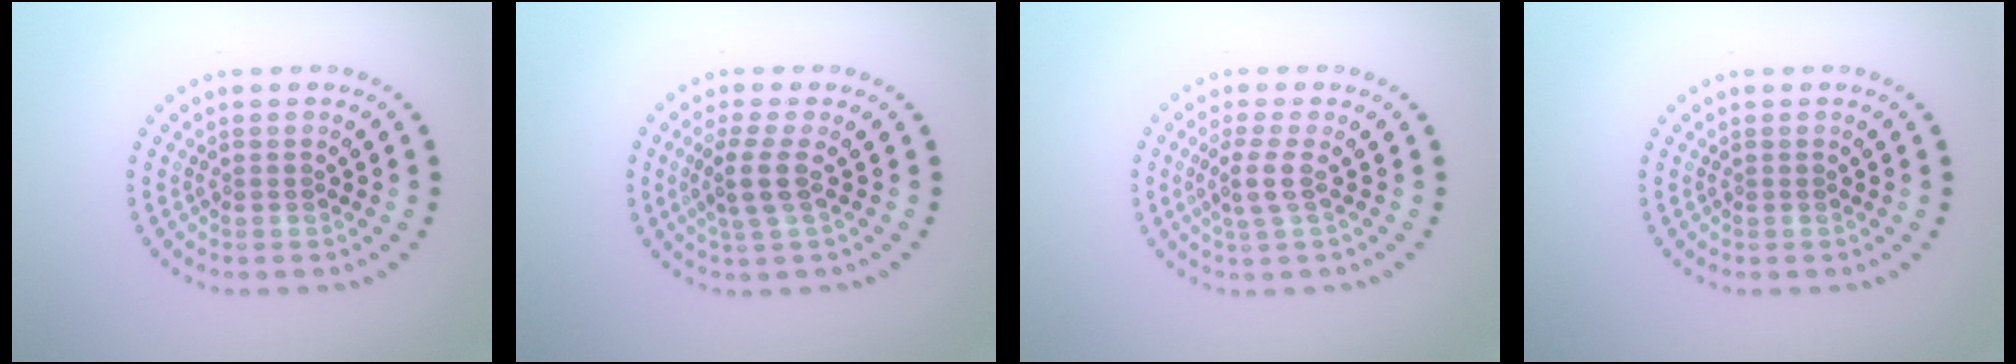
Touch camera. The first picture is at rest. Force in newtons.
{"total": 2.5, "press": 2.0, "slide": 1.5}
{"total": 2.0, "press": 1.5, "slide": 1.2}
{"total": 0.0}